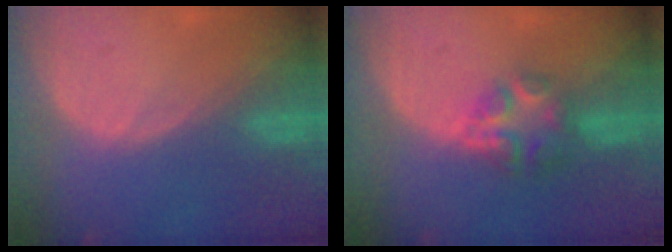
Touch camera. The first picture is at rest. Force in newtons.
{"total": 6.2, "press": 5.4, "slide": 2.9}